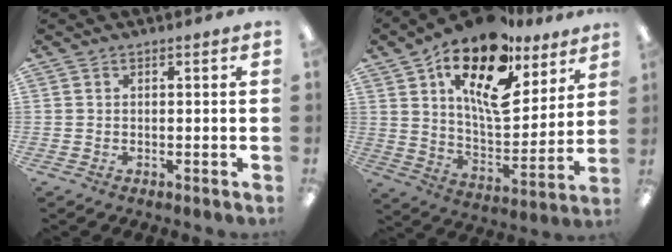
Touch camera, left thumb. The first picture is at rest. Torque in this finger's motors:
{"motor_torque": [2.16, 2.85, 1.52, -1.25, 0.19]}